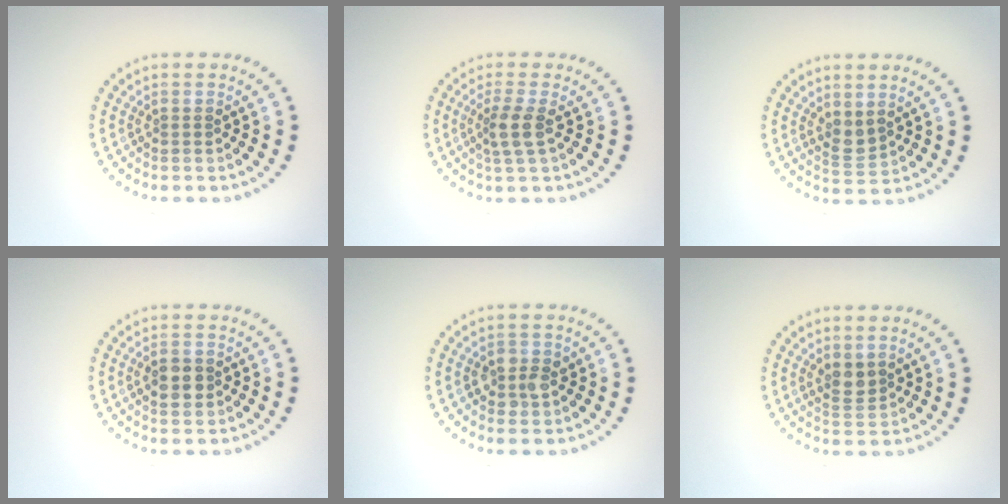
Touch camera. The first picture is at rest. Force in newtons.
{"total": 2.3, "press": 1.9, "slide": 1.3}
{"total": 1.8, "press": 1.5, "slide": 1.1}
{"total": 3.0, "press": 3.0, "slide": 0.0}
{"total": 2.3, "press": 2.3, "slide": 0.5}
{"total": 2.0, "press": 1.8, "slide": 0.9}